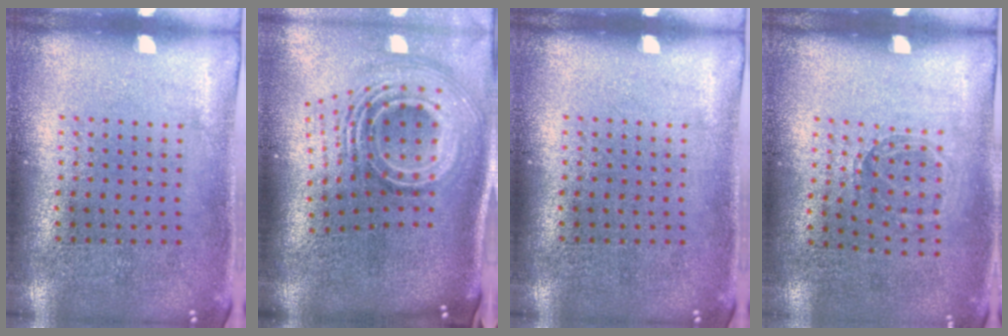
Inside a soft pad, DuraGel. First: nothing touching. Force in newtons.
{"total": 3.2, "press": 2.0, "slide": 2.4}
{"total": 0.0}
{"total": 0.9, "press": 0.8, "slide": 0.5}